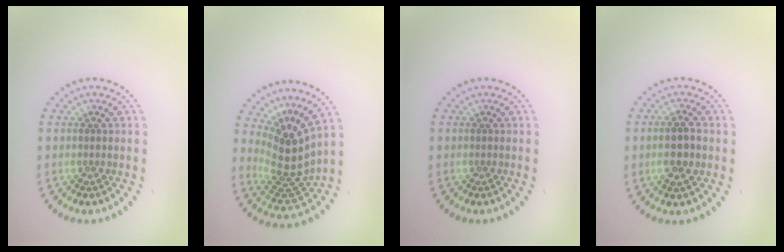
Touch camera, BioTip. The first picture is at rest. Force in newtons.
{"total": 4.2, "press": 2.9, "slide": 3.0}
{"total": 0.0}
{"total": 2.8, "press": 2.7, "slide": 0.6}